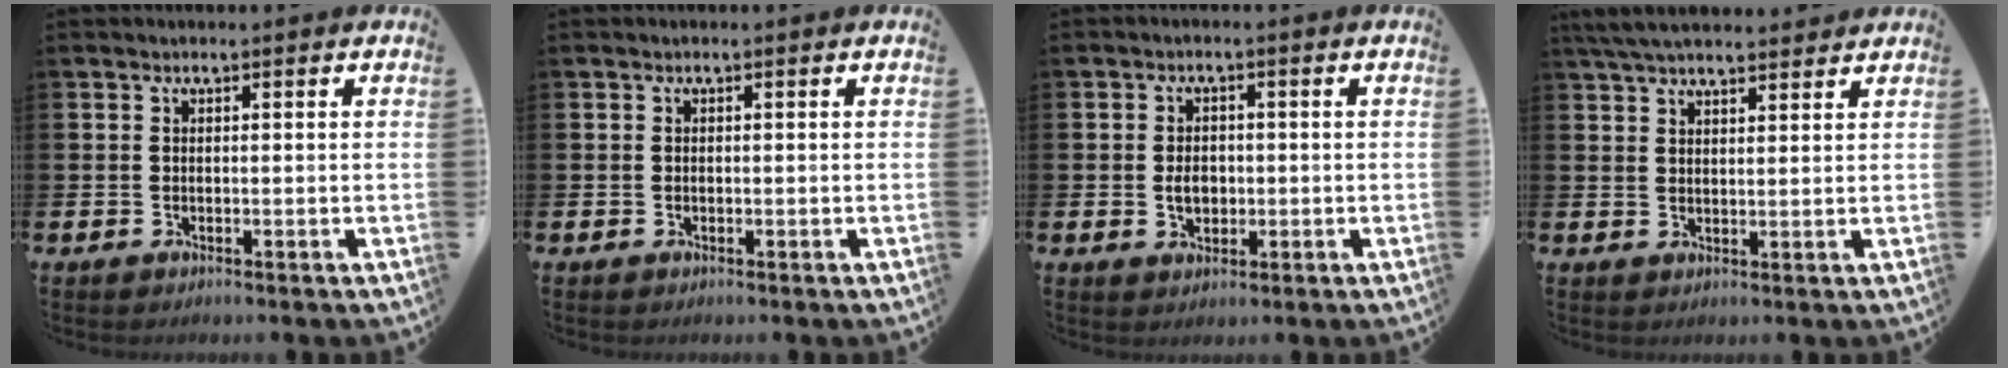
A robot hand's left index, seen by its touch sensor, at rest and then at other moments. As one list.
[{"total": 0.0}, {"total": 2.9, "force": [-0.2, 2.1, 1.9], "torque": [-0.021, -0.001, -0.010]}, {"total": 4.9, "force": [4.6, 0.9, 1.5], "torque": [-0.047, -0.008, 0.087]}]